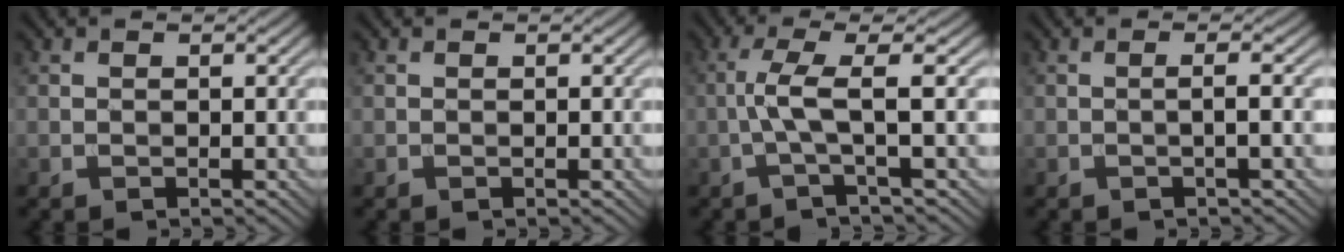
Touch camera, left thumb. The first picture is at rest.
{"total": 0.0}
{"total": 4.4, "force": [-0.4, 0.3, 4.4], "torque": [-0.083, 0.011, -0.023]}
{"total": 1.9, "force": [-0.2, 0.2, 1.9], "torque": [-0.029, 0.009, -0.014]}